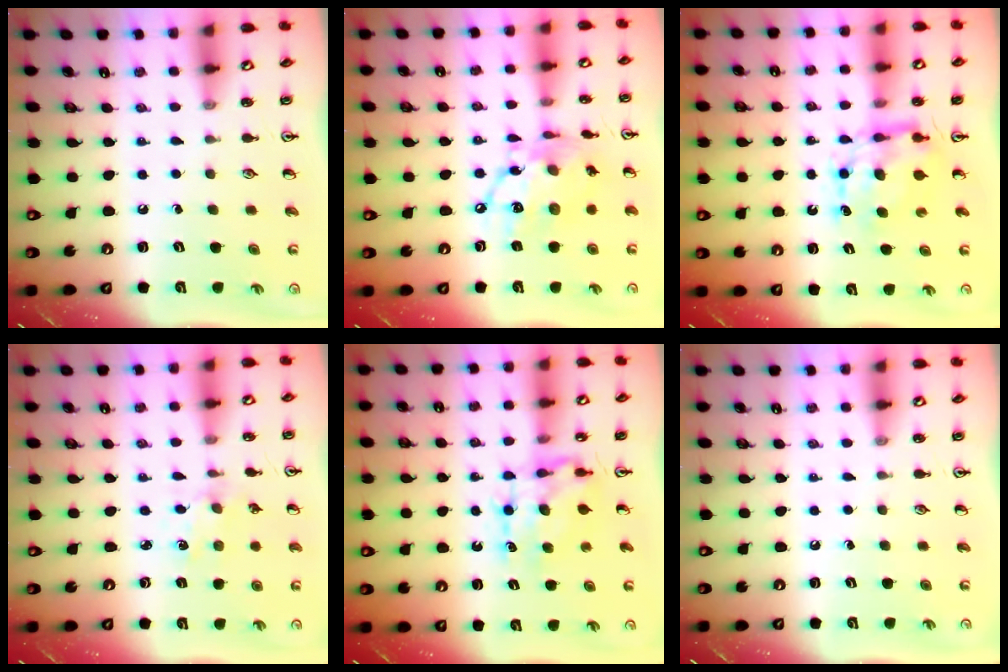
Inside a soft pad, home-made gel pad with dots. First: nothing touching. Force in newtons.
{"total": 14.6, "press": 14.5, "slide": 1.4}
{"total": 7.8, "press": 7.7, "slide": 0.4}
{"total": 1.4, "press": 1.4, "slide": 0.2}
{"total": 7.3, "press": 7.3, "slide": 0.9}
{"total": 0.0}